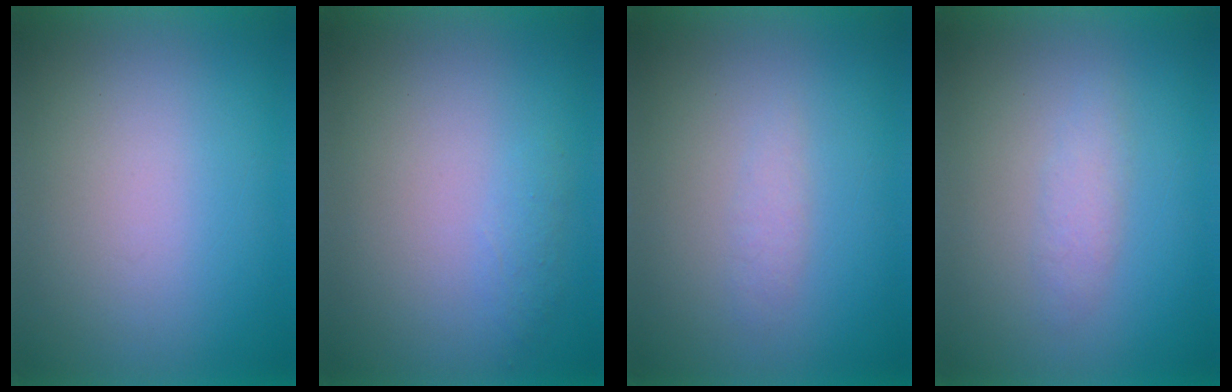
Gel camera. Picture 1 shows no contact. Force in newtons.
{"total": 2.1}
{"total": 1.3}
{"total": 1.9}